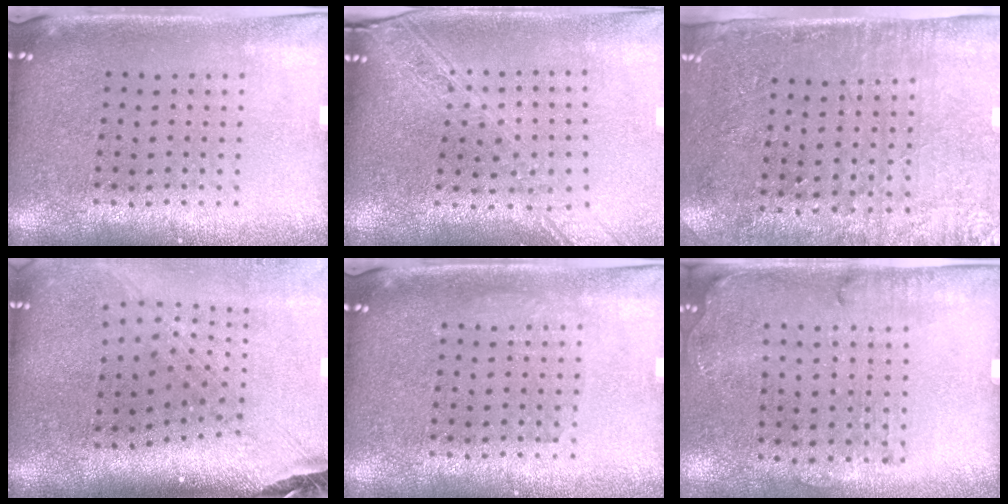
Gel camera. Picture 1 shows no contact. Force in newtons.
{"total": 2.2, "press": 1.9, "slide": 1.2}
{"total": 2.9, "press": 2.5, "slide": 1.5}
{"total": 2.8, "press": 2.0, "slide": 1.9}
{"total": 0.8, "press": 0.8, "slide": 0.1}
{"total": 1.7, "press": 1.2, "slide": 1.2}